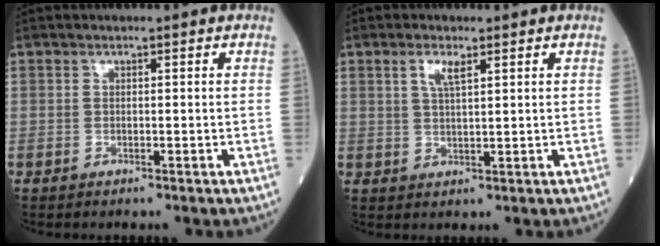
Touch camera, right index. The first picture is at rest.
{"total": 3.1, "force": [1.6, 0.6, 2.6], "torque": [-0.055, 0.002, 0.032]}